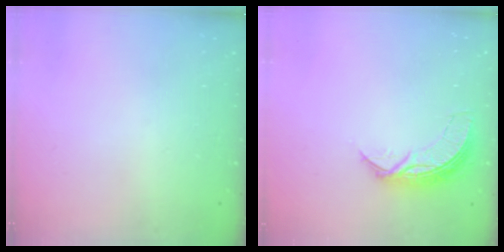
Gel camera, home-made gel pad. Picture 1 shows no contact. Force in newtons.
{"total": 7.7, "press": 7.7, "slide": 0.0}